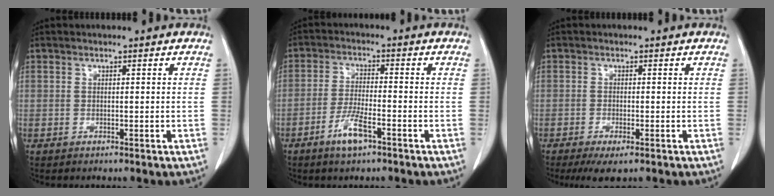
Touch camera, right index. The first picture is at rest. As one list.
[{"total": 5.5, "force": [-3.2, 0.9, 4.3], "torque": [-0.089, -0.004, -0.061]}, {"total": 3.7, "force": [-2.3, 0.9, 2.8], "torque": [-0.046, -0.009, -0.035]}]